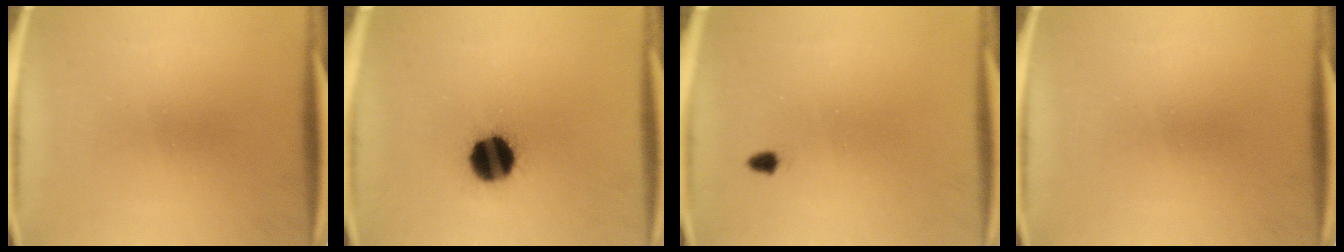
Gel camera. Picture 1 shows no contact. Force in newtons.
{"total": 12.8}
{"total": 1.1}
{"total": 0.0}